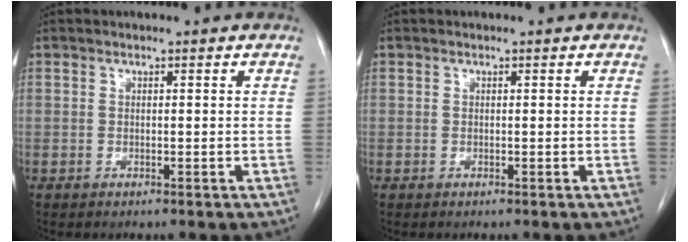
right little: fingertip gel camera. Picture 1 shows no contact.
{"total": 0.0}